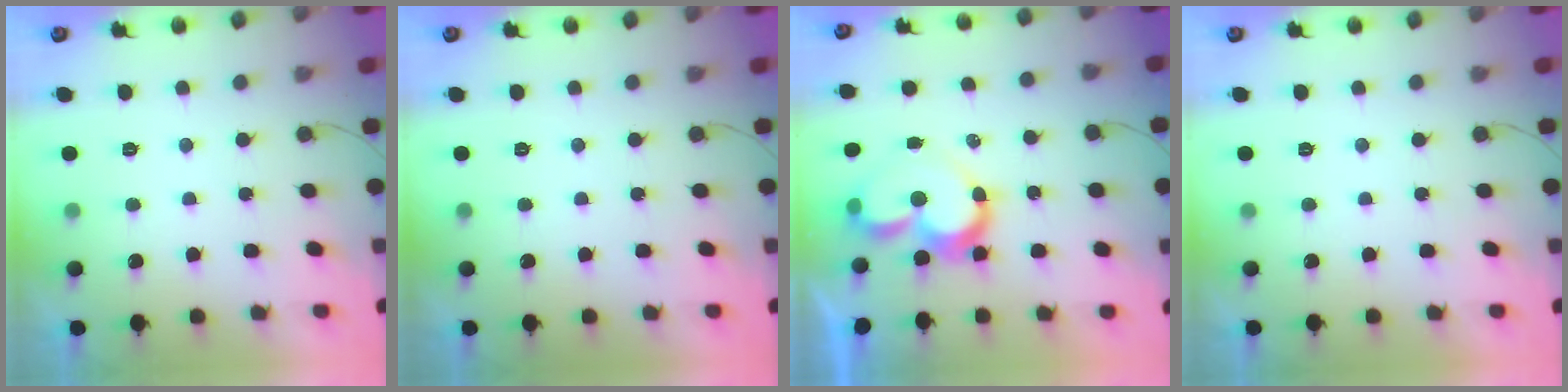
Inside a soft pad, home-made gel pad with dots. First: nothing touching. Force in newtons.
{"total": 0.0}
{"total": 10.0, "press": 10.0, "slide": 0.9}
{"total": 1.8, "press": 1.7, "slide": 0.1}